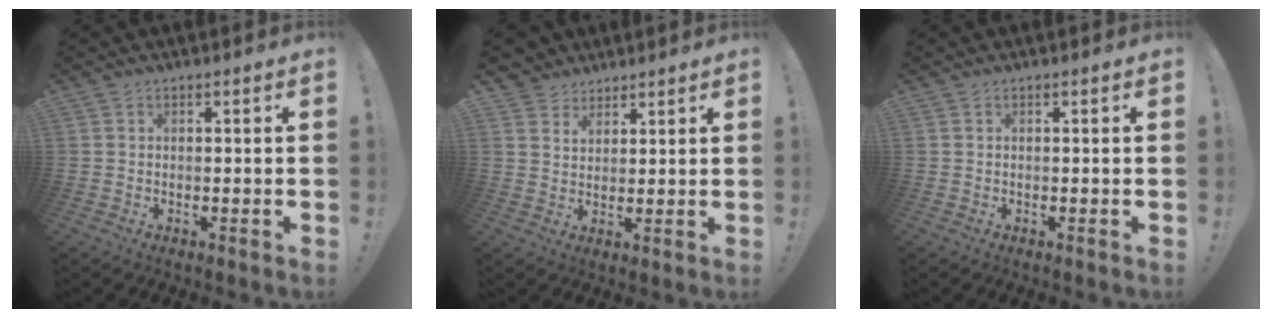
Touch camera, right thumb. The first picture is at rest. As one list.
[{"total": 4.6, "force": [3.6, 2.9, -0.2], "torque": [-0.003, -0.028, 0.070]}, {"total": 0.0}]